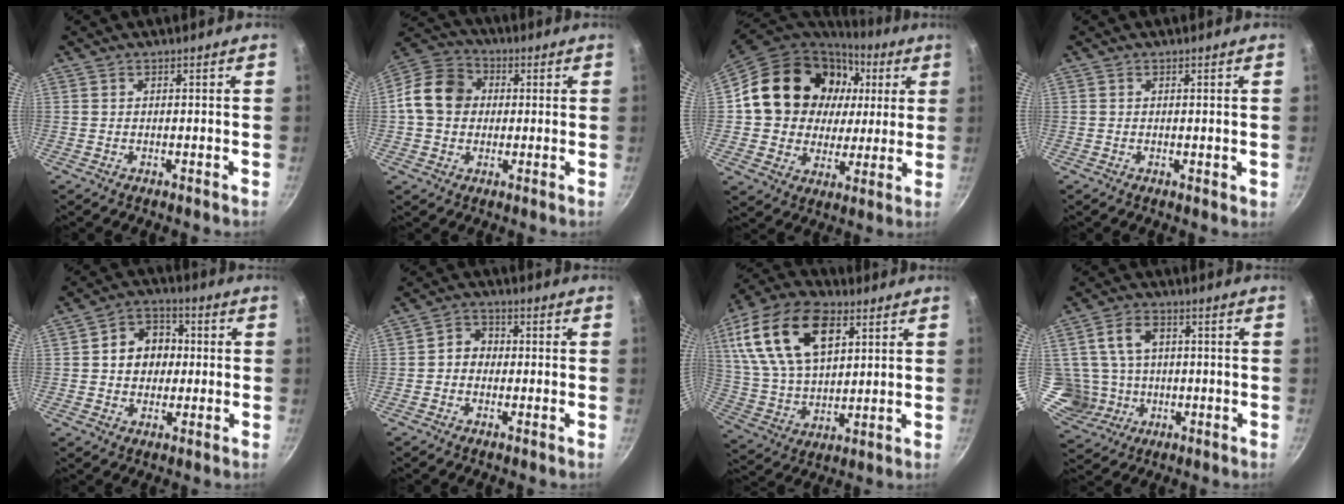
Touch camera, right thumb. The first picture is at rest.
{"total": 11.5, "force": [0.8, 9.7, 6.1], "torque": [-0.083, 0.021, -0.008]}
{"total": 23.0, "force": [6.1, 18.8, 11.8], "torque": [-0.188, 0.021, 0.110]}
{"total": 0.9, "force": [0.1, 0.4, 0.8], "torque": [-0.010, -0.001, 0.000]}
{"total": 9.7, "force": [0.9, 8.0, 5.4], "torque": [-0.043, 0.012, 0.004]}
{"total": 4.3, "force": [-0.2, 3.8, 2.0], "torque": [-0.007, 0.010, -0.013]}
{"total": 22.2, "force": [8.4, 13.0, 15.9], "torque": [-0.283, -0.011, 0.155]}
{"total": 10.1, "force": [-0.2, 8.9, 4.6], "torque": [-0.054, 0.002, 0.010]}